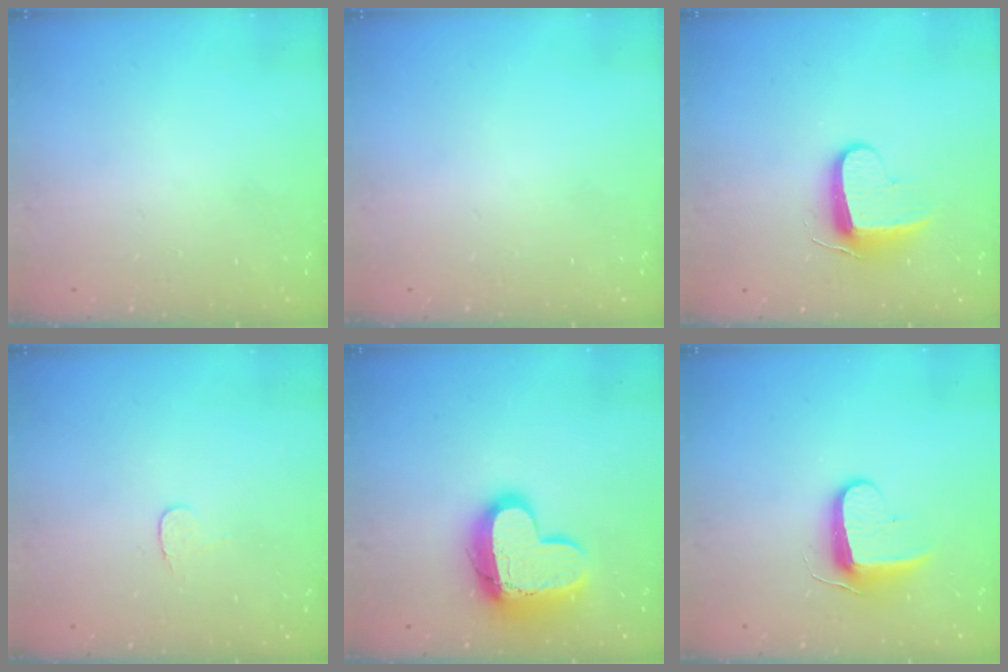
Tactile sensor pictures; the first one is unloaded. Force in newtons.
{"total": 0.0}
{"total": 8.9, "press": 8.9, "slide": 0.8}
{"total": 4.3, "press": 4.3, "slide": 0.3}
{"total": 16.2, "press": 16.1, "slide": 1.3}
{"total": 8.7, "press": 8.7, "slide": 0.9}